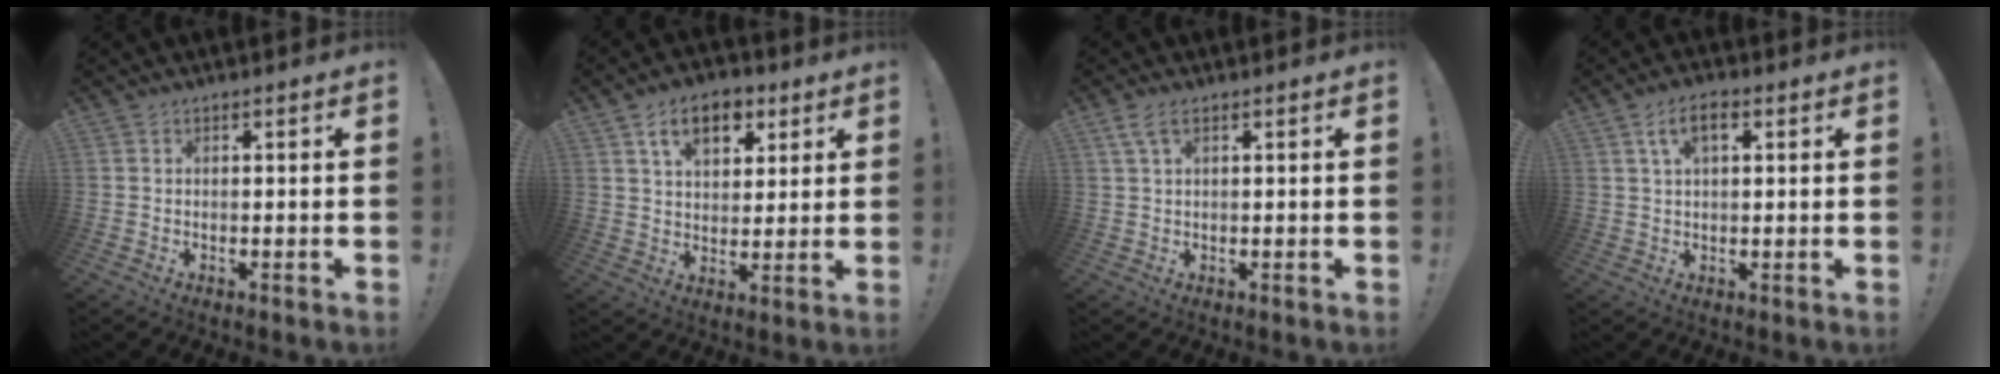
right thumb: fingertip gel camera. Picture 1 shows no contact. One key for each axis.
{"total": 11.8, "fx": 5.8, "fy": 7.3, "fz": 7.2, "tx": -0.101, "ty": -0.012, "tz": 0.104}
{"total": 4.1, "fx": 1.9, "fy": 1.7, "fz": 3.2, "tx": -0.065, "ty": 0.005, "tz": 0.037}
{"total": 6.3, "fx": 2.4, "fy": 3.0, "fz": 4.9, "tx": -0.084, "ty": 0.003, "tz": 0.042}